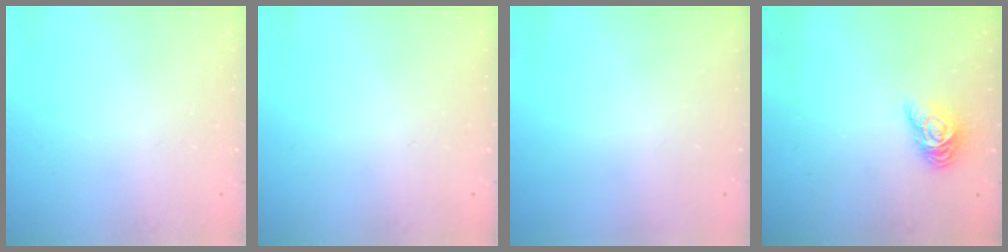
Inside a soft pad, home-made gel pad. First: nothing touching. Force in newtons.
{"total": 0.0}
{"total": 0.0}
{"total": 8.4, "press": 8.3, "slide": 0.3}